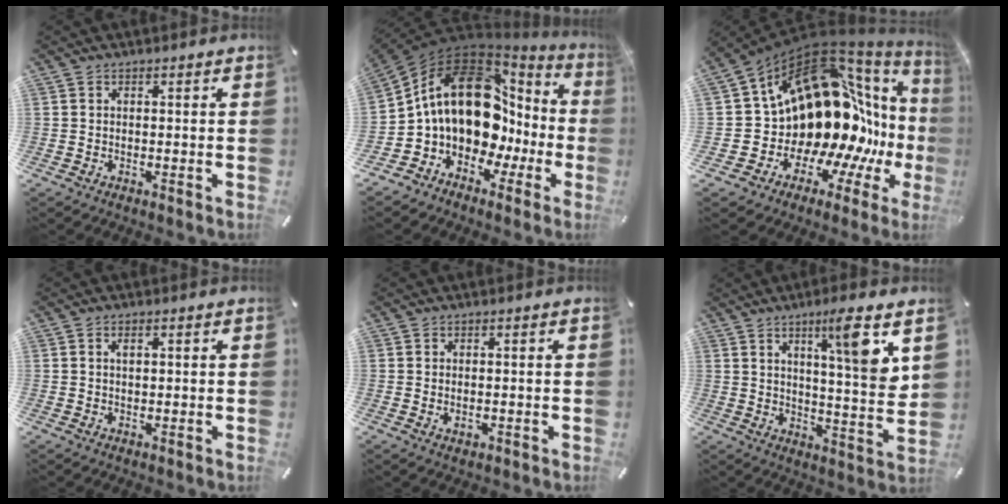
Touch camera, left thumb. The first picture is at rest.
{"total": 20.2, "force": [4.4, 13.8, 14.1], "torque": [-0.262, -0.031, 0.084]}
{"total": 19.5, "force": [2.9, 12.5, 14.8], "torque": [-0.181, -0.108, 0.097]}
{"total": 1.6, "force": [0.5, 1.0, 1.1], "torque": [-0.016, 0.001, 0.006]}
{"total": 1.4, "force": [0.0, 0.8, 1.1], "torque": [-0.016, -0.003, -0.002]}
{"total": 10.8, "force": [6.3, 0.6, 8.8], "torque": [-0.135, -0.041, 0.095]}